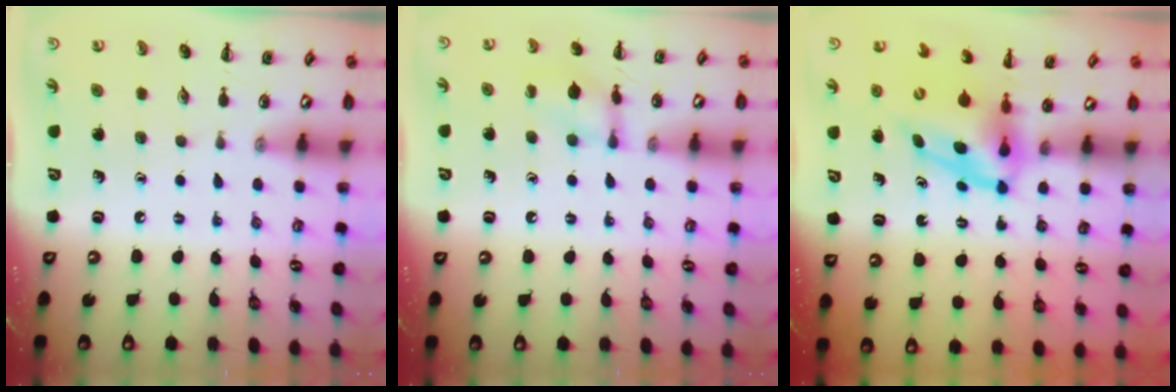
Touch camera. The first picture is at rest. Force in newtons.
{"total": 10.5, "press": 10.3, "slide": 1.5}
{"total": 5.5, "press": 5.4, "slide": 1.3}